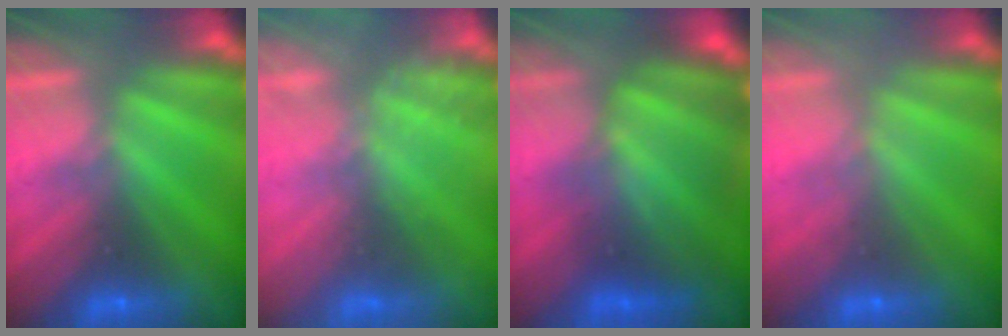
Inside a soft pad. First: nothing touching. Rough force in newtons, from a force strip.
{"total": 2.4}
{"total": 7.7}
{"total": 1.8}